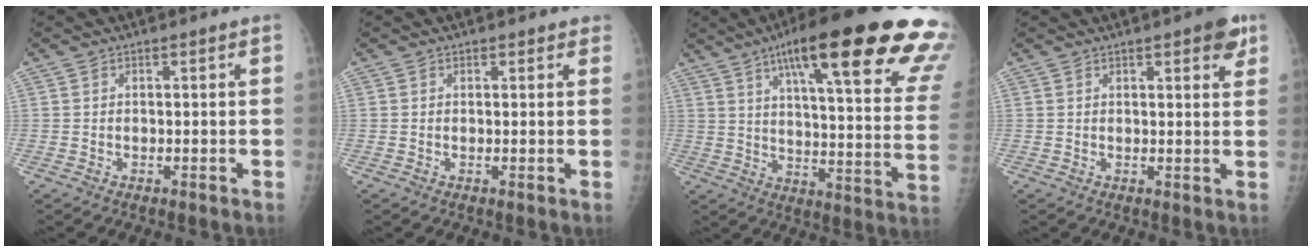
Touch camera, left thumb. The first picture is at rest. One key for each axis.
{"total": 1.0, "fx": 0.7, "fy": 0.7, "fz": 0.1, "tx": 0.013, "ty": -0.003, "tz": 0.003}
{"total": 31.3, "fx": 18.5, "fy": 6.1, "fz": 24.5, "tx": -0.279, "ty": -0.037, "tz": 0.256}
{"total": 5.3, "fx": 3.0, "fy": 1.7, "fz": 4.0, "tx": -0.036, "ty": -0.010, "tz": 0.030}